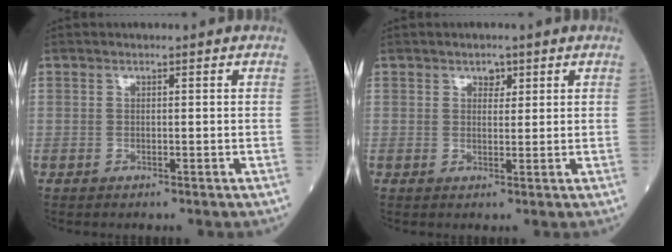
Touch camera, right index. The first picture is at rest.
{"total": 1.8, "force": [1.0, 1.2, 0.8], "torque": [-0.004, -0.001, 0.012]}